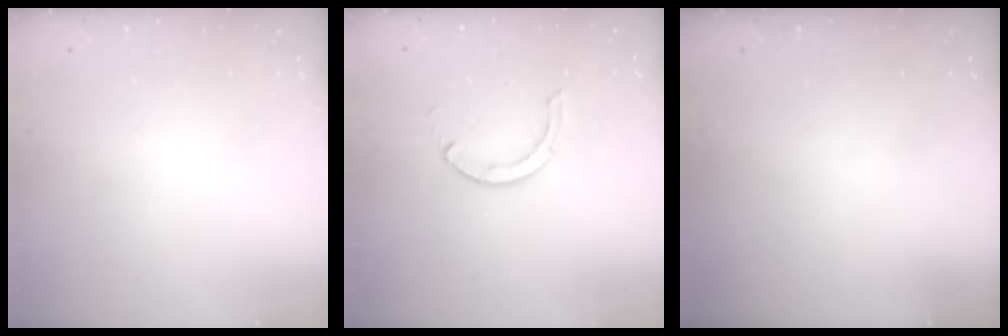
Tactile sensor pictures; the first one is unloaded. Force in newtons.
{"total": 3.2, "press": 3.2, "slide": 0.4}
{"total": 0.0}